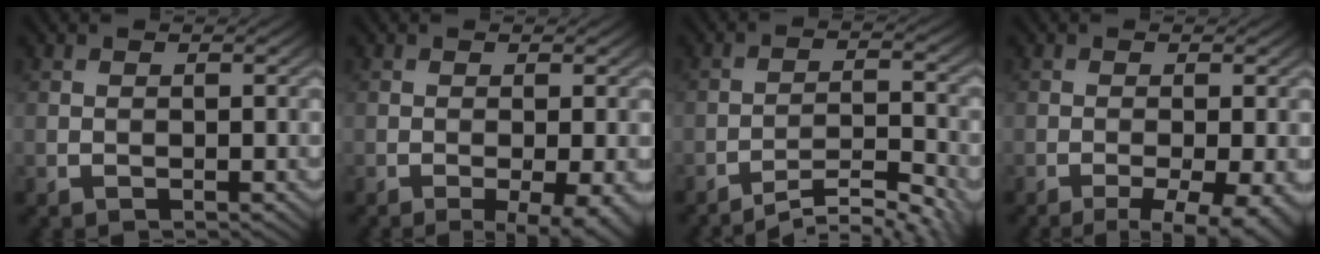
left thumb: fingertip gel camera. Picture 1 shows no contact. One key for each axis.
{"total": 4.7, "fx": -1.2, "fy": 1.6, "fz": 4.3, "tx": -0.064, "ty": 0.003, "tz": -0.018}
{"total": 5.0, "fx": -4.3, "fy": 0.0, "fz": 2.5, "tx": -0.044, "ty": 0.004, "tz": -0.066}
{"total": 6.3, "fx": -2.4, "fy": 1.9, "fz": 5.5, "tx": -0.089, "ty": 0.005, "tz": -0.031}